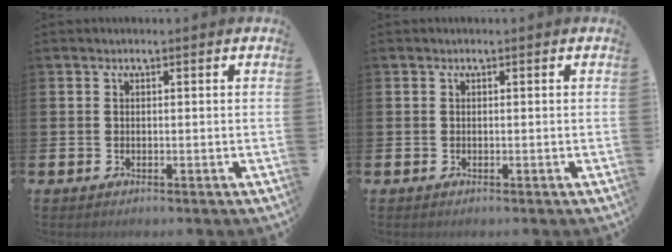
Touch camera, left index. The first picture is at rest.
{"total": 0.0}